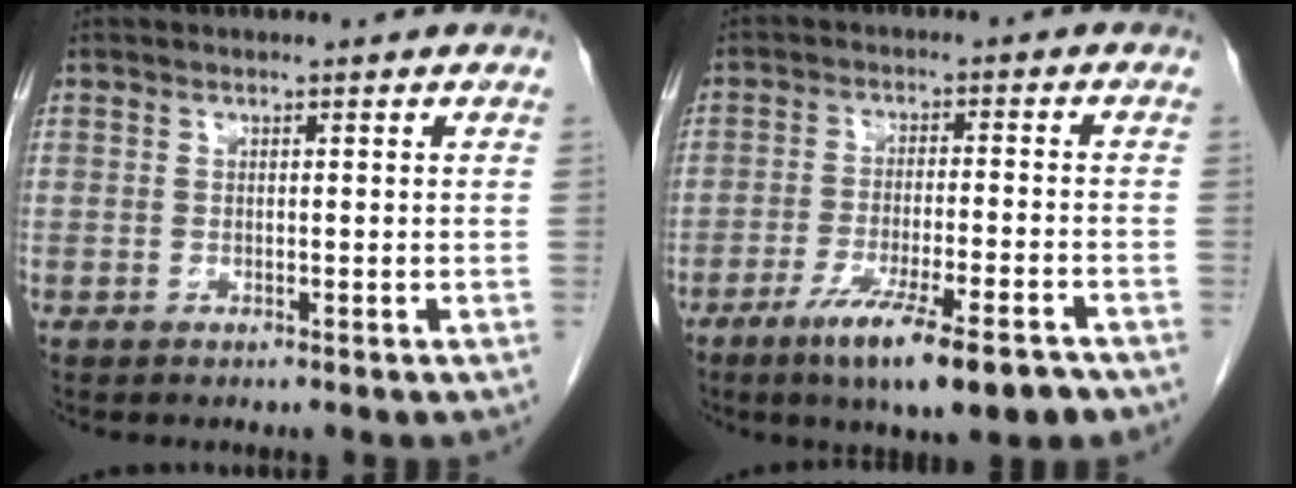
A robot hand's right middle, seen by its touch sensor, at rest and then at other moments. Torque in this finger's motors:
{"motor_torque": [1.34, -0.79, 0.19, 0.09]}